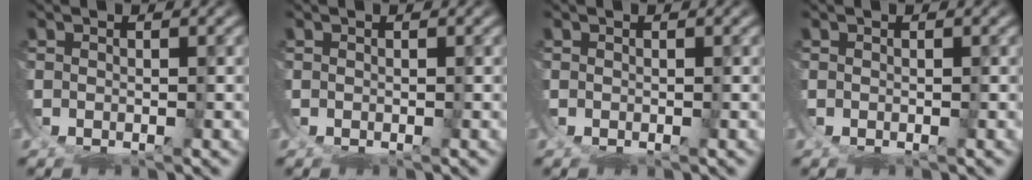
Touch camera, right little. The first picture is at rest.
{"total": 0.0}
{"total": 0.0}
{"total": 0.0}